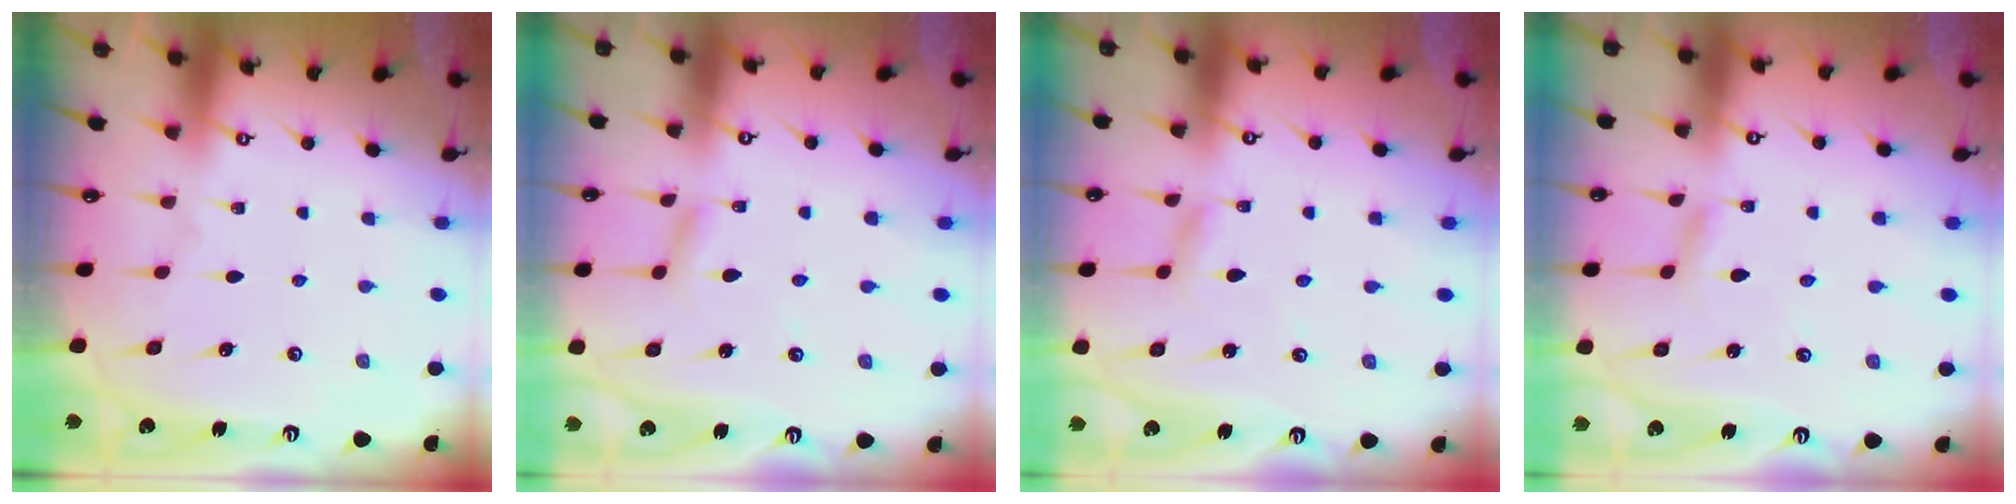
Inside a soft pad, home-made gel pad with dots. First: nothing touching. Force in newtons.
{"total": 3.0, "press": 3.0, "slide": 0.4}
{"total": 2.8, "press": 2.8, "slide": 0.1}
{"total": 3.0, "press": 3.0, "slide": 0.3}